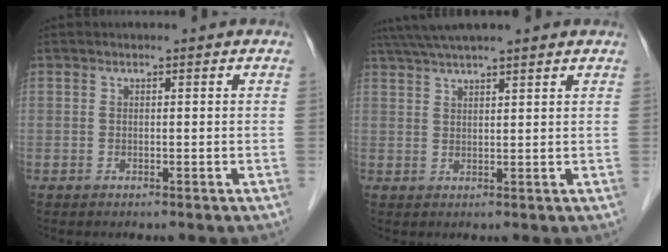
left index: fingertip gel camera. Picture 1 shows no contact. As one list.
[{"total": 9.5, "force": [8.0, 0.5, 5.1], "torque": [-0.089, 0.048, 0.119]}]